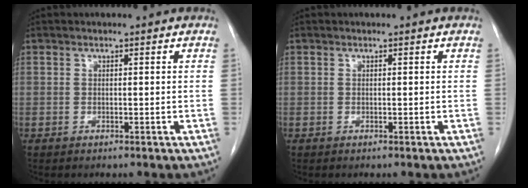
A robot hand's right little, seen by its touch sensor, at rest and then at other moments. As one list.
[{"total": 0.0}]